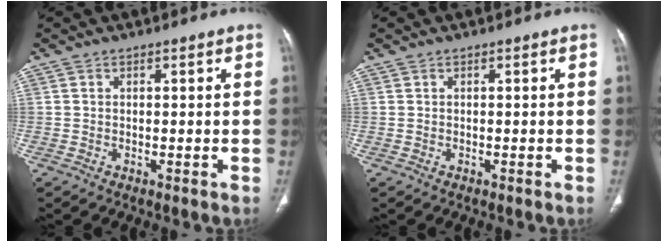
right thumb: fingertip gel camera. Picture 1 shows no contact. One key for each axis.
{"total": 0.0}